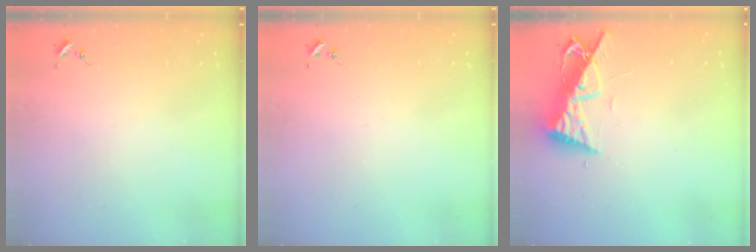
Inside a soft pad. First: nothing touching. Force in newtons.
{"total": 0.0}
{"total": 9.7, "press": 9.7, "slide": 0.7}